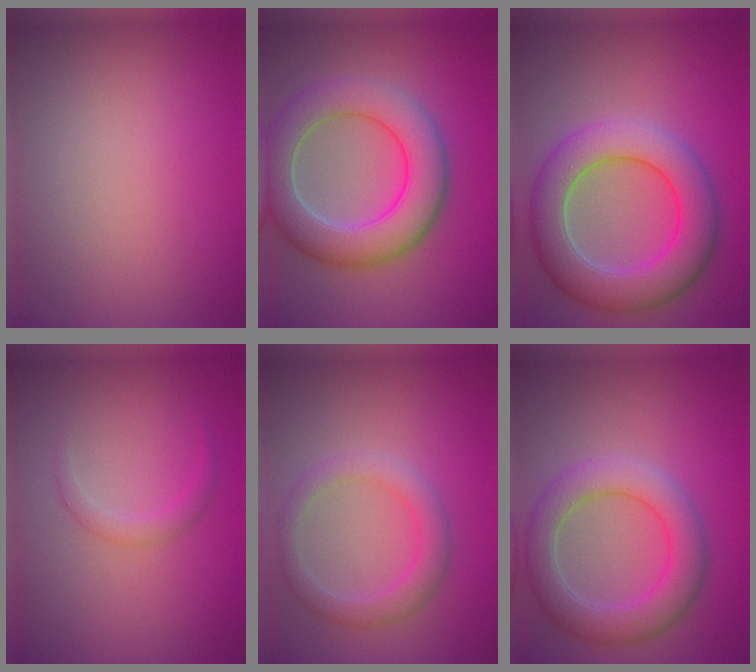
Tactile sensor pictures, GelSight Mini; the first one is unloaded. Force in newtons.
{"total": 7.8, "press": 7.8, "slide": 0.7}
{"total": 7.9, "press": 7.9, "slide": 0.4}
{"total": 1.2, "press": 1.2, "slide": 0.0}
{"total": 3.1, "press": 3.1, "slide": 0.1}
{"total": 5.5, "press": 5.4, "slide": 0.4}